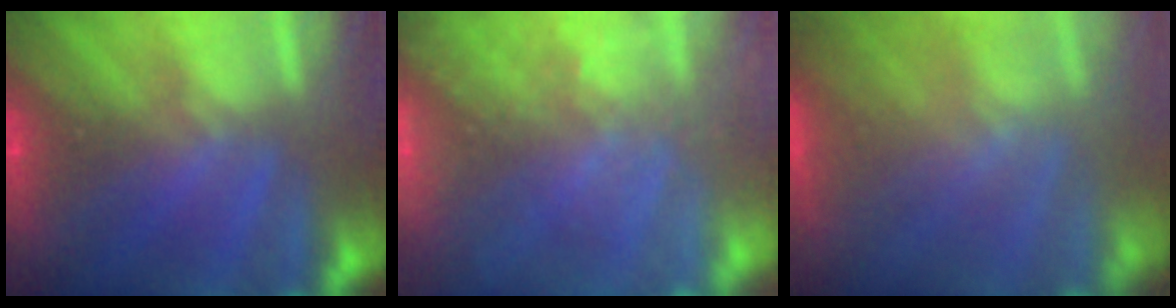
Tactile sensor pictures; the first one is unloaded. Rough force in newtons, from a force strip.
{"total": 6.0}
{"total": 2.8}